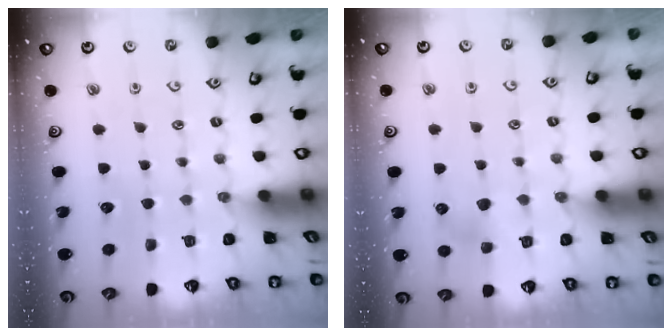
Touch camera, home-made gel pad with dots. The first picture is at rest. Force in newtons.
{"total": 5.0, "press": 4.9, "slide": 1.0}